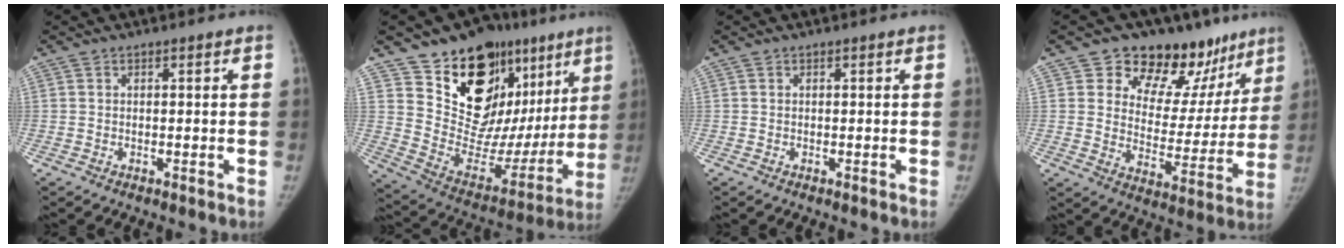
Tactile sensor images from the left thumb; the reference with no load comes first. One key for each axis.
{"total": 25.9, "fx": 15.2, "fy": 15.1, "fz": 14.6, "tx": -0.150, "ty": -0.057, "tz": 0.241}
{"total": 0.0}
{"total": 18.7, "fx": 12.9, "fy": 10.9, "fz": 8.1, "tx": -0.038, "ty": -0.074, "tz": 0.176}